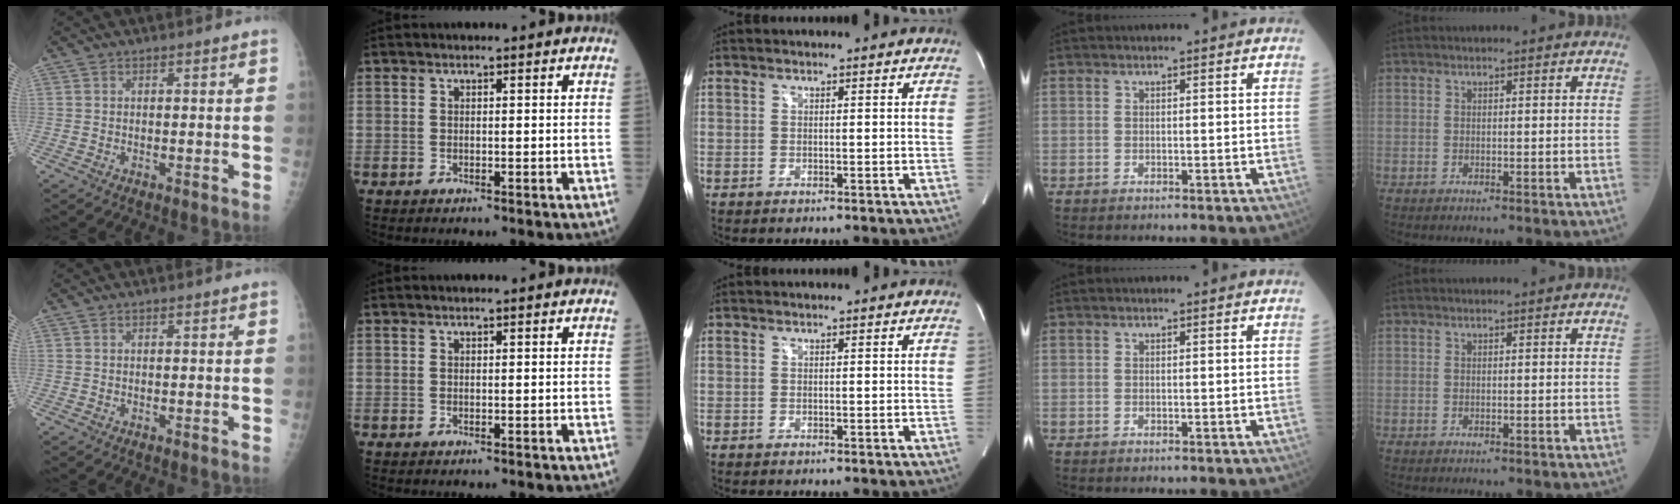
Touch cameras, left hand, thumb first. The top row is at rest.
{}